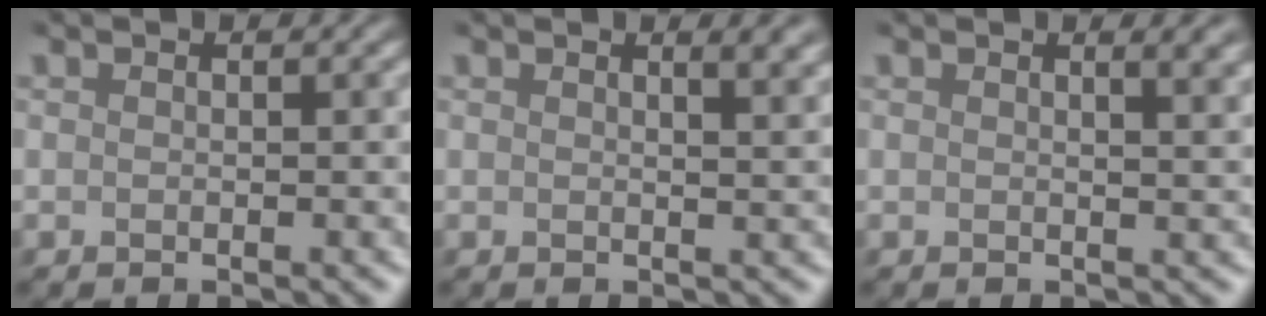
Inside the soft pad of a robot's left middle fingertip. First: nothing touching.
{"total": 3.7, "force": [1.5, 1.7, 2.9], "torque": [-0.010, 0.029, -0.006]}
{"total": 3.8, "force": [1.4, 1.8, 3.0], "torque": [-0.010, 0.029, -0.010]}